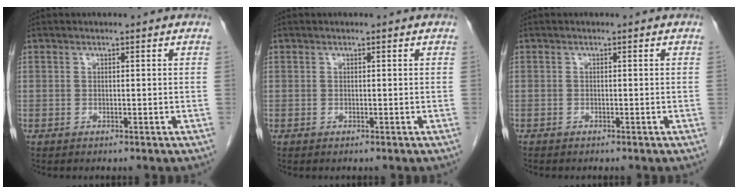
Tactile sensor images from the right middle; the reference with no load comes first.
{"total": 0.0}
{"total": 0.5, "force": [-0.5, 0.2, 0.1], "torque": [-0.007, 0.002, -0.012]}